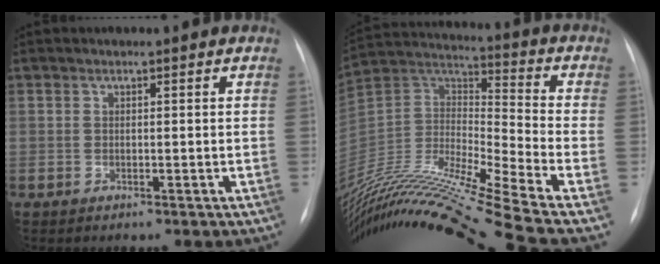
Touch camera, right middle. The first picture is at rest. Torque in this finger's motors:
{"motor_torque": [0.14, -1.99, 0.11, 0.15]}